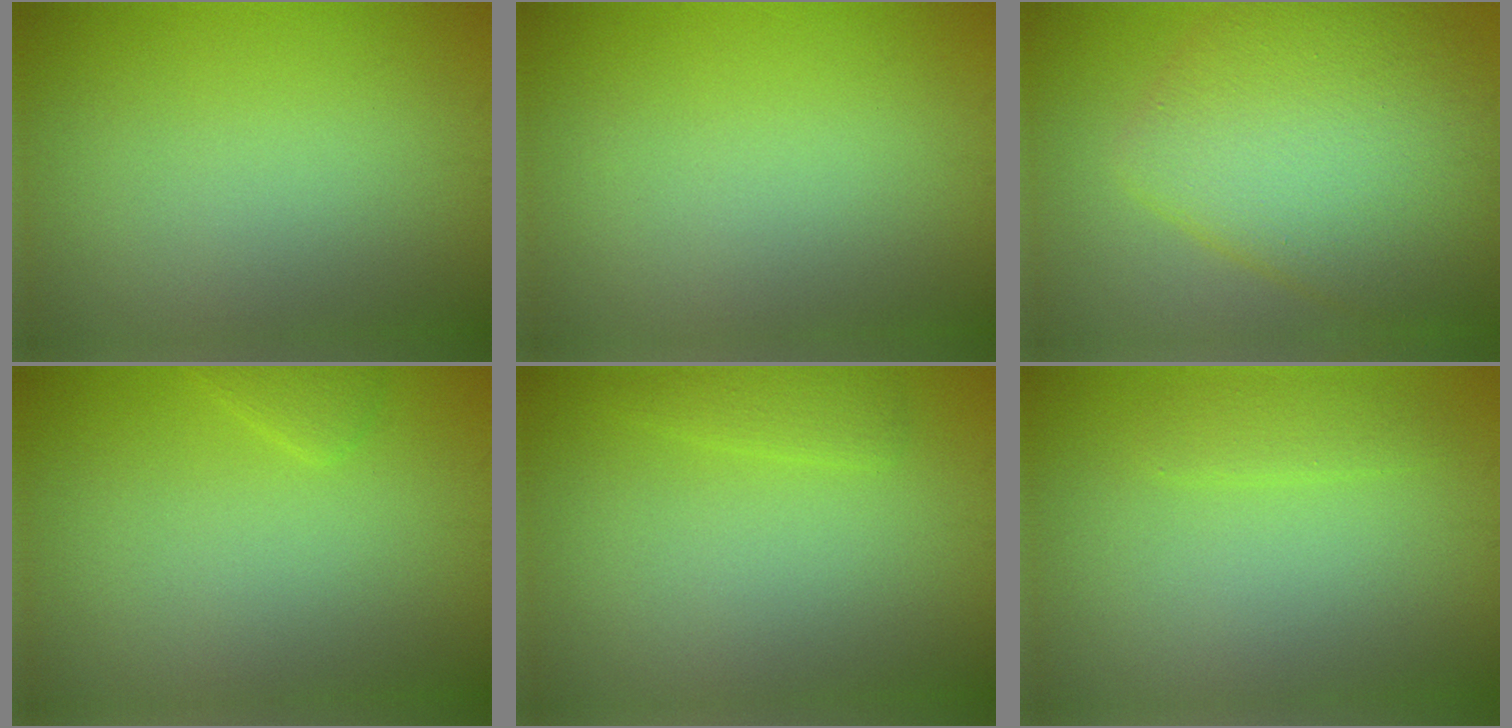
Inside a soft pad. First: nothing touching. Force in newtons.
{"total": 0.0}
{"total": 10.0, "press": 10.0, "slide": 0.4}
{"total": 1.0, "press": 1.0, "slide": 0.1}
{"total": 1.4, "press": 1.4, "slide": 0.1}
{"total": 1.4, "press": 1.4, "slide": 0.1}